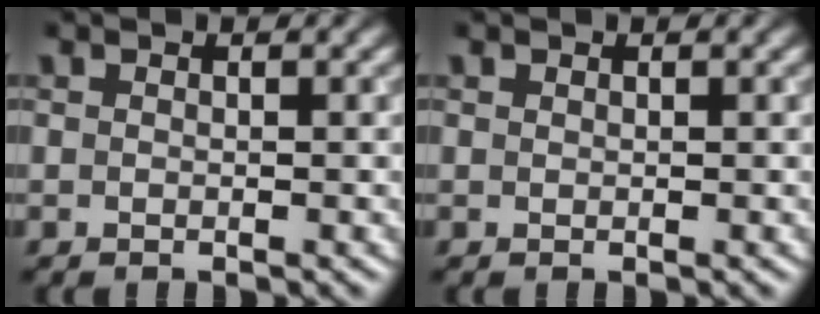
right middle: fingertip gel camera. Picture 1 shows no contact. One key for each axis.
{"total": 0.0}